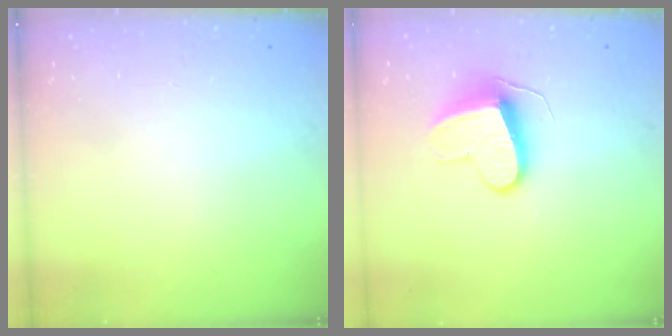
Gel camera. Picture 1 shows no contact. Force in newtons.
{"total": 9.5, "press": 9.5, "slide": 0.7}